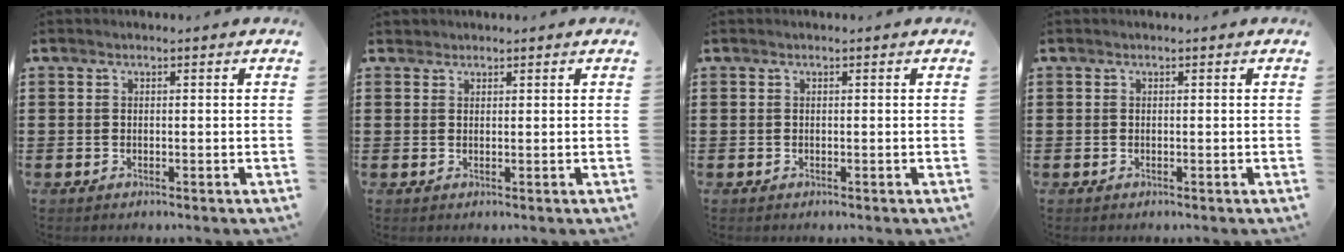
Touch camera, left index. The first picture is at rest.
{"total": 1.1, "force": [1.0, 0.4, 0.0], "torque": [-0.002, 0.002, 0.020]}
{"total": 0.0}
{"total": 0.0}